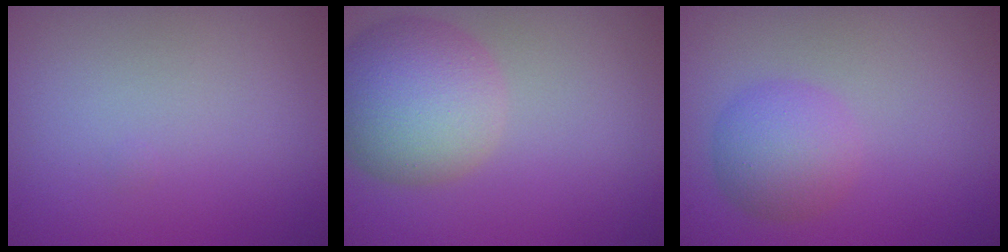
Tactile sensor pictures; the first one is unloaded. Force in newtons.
{"total": 6.8, "press": 6.8, "slide": 0.3}
{"total": 3.5, "press": 3.5, "slide": 0.1}